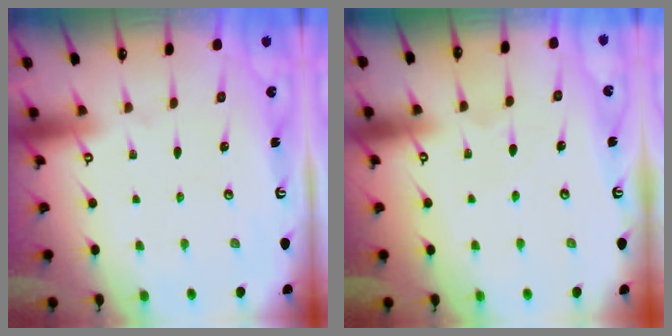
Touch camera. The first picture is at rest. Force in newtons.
{"total": 4.4, "press": 4.4, "slide": 0.3}